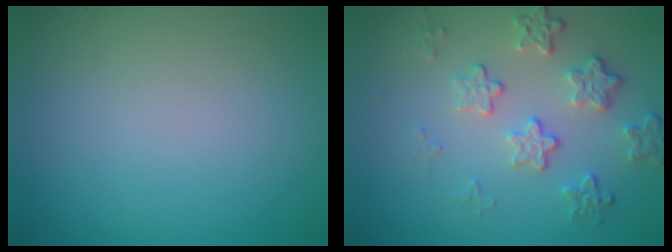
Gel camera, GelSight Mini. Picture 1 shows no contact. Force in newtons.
{"total": 4.1, "press": 3.1, "slide": 2.6}